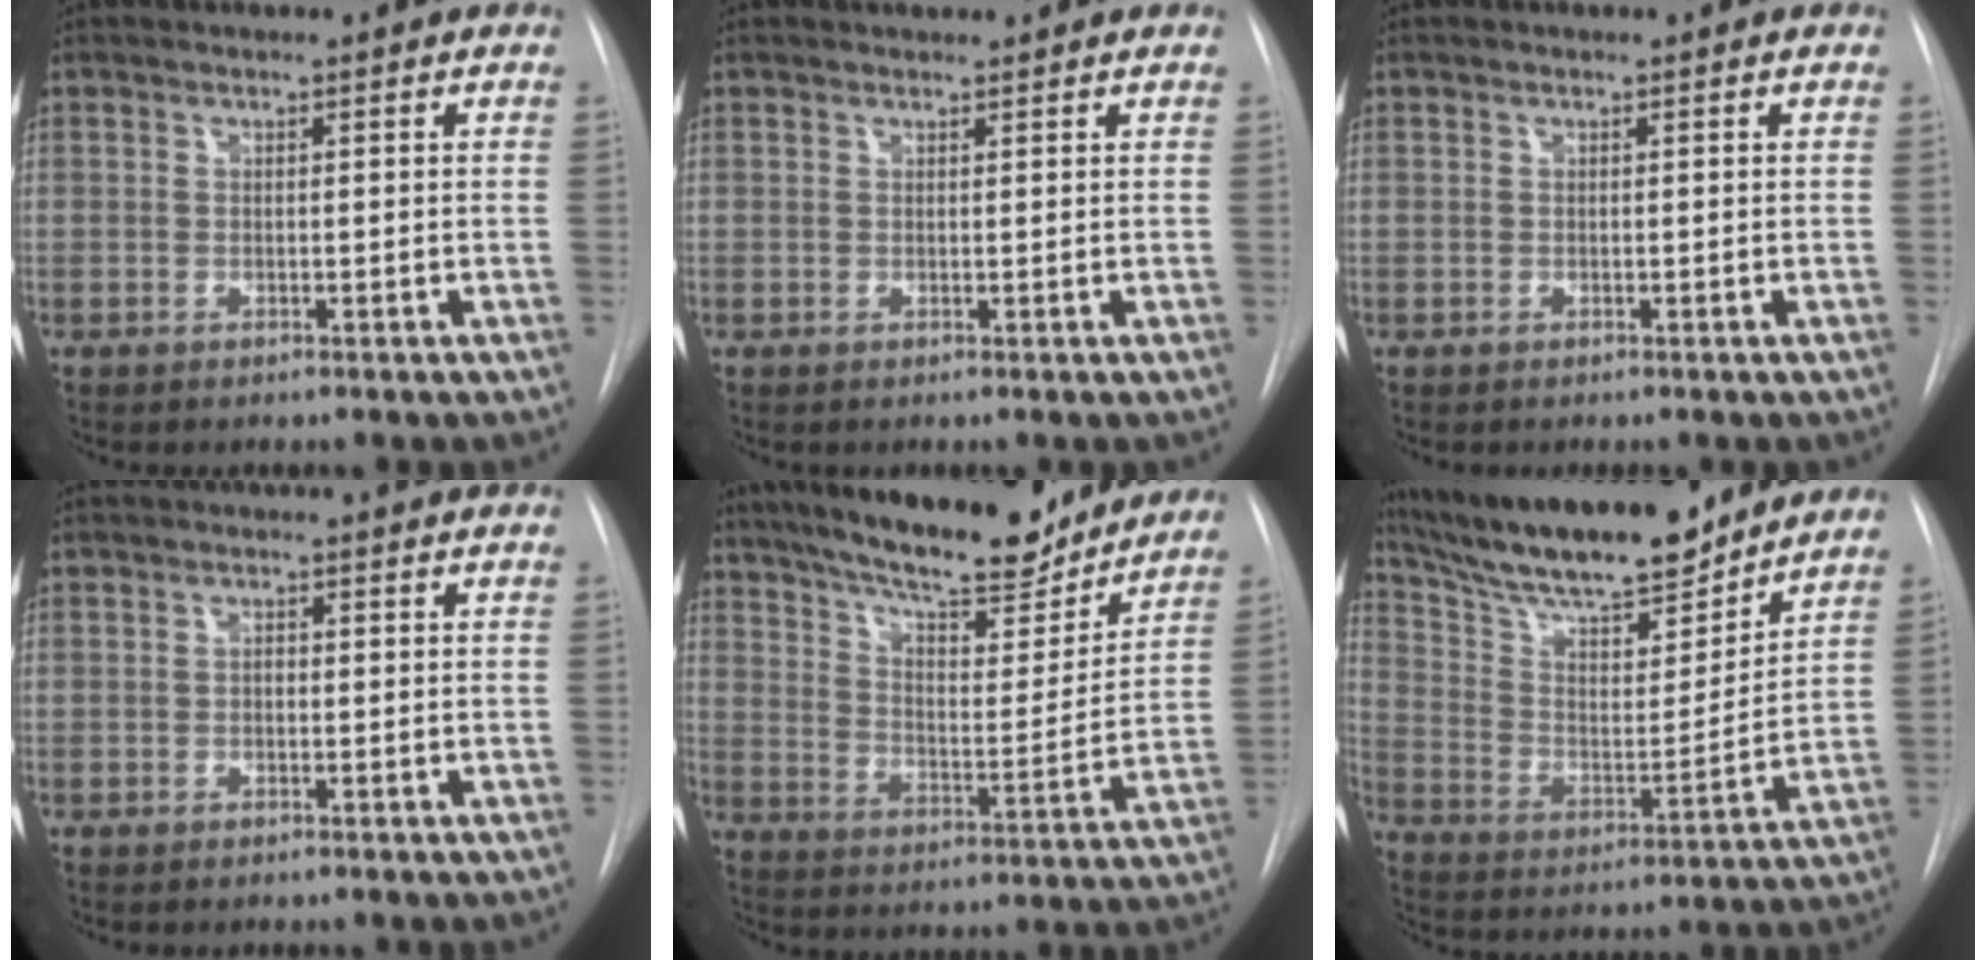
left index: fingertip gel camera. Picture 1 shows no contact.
{"total": 1.4, "force": [1.4, 0.3, 0.3], "torque": [-0.010, 0.012, 0.024]}
{"total": 0.0}
{"total": 0.8, "force": [-0.1, 0.5, 0.6], "torque": [-0.007, 0.003, -0.004]}
{"total": 20.0, "force": [17.0, 4.4, 9.5], "torque": [-0.152, -0.007, 0.254]}
{"total": 21.2, "force": [18.4, 3.5, 9.8], "torque": [-0.174, 0.002, 0.302]}